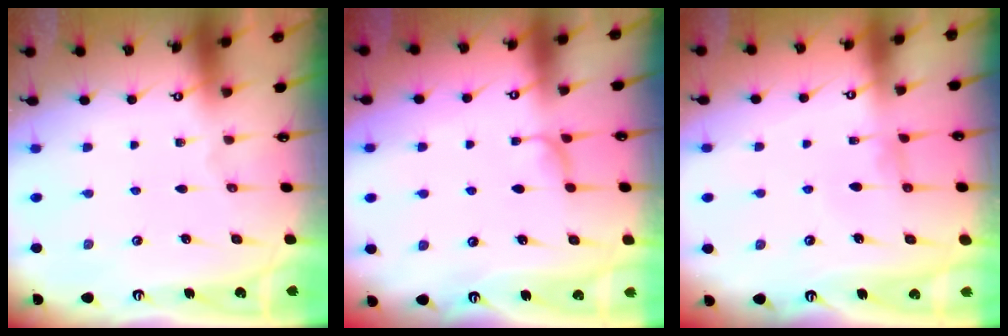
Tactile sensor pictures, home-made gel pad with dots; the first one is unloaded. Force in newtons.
{"total": 0.9, "press": 0.0, "slide": 0.9}
{"total": 0.8, "press": 0.7, "slide": 0.3}